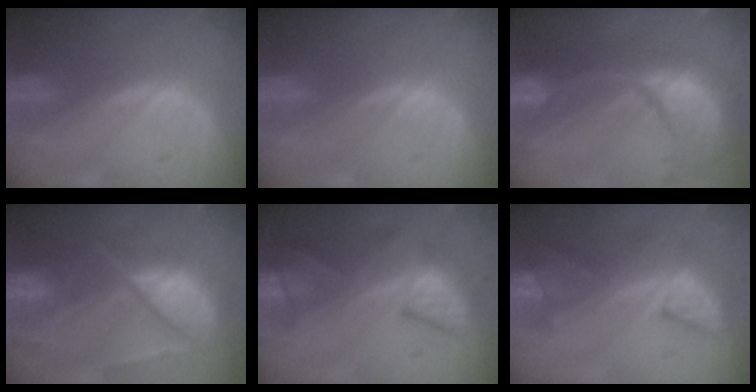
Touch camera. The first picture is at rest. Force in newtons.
{"total": 0.0}
{"total": 14.0, "press": 11.1, "slide": 8.4}
{"total": 10.6, "press": 8.7, "slide": 6.0}
{"total": 7.7, "press": 7.6, "slide": 1.2}
{"total": 8.1, "press": 7.2, "slide": 3.9}